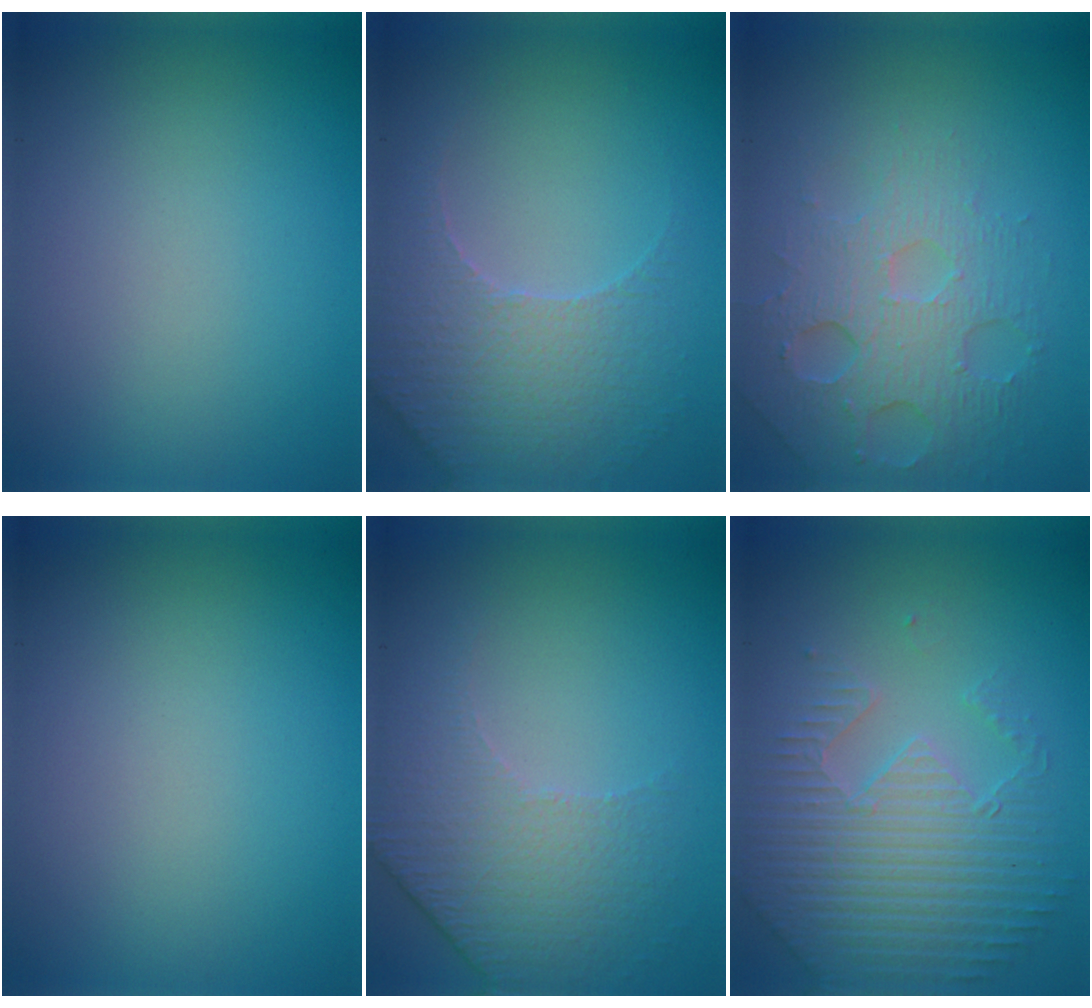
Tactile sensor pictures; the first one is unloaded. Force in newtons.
{"total": 3.7, "press": 3.6, "slide": 1.0}
{"total": 4.9, "press": 4.1, "slide": 2.6}
{"total": 0.0}
{"total": 4.7, "press": 3.3, "slide": 3.3}
{"total": 5.0, "press": 4.6, "slide": 1.9}